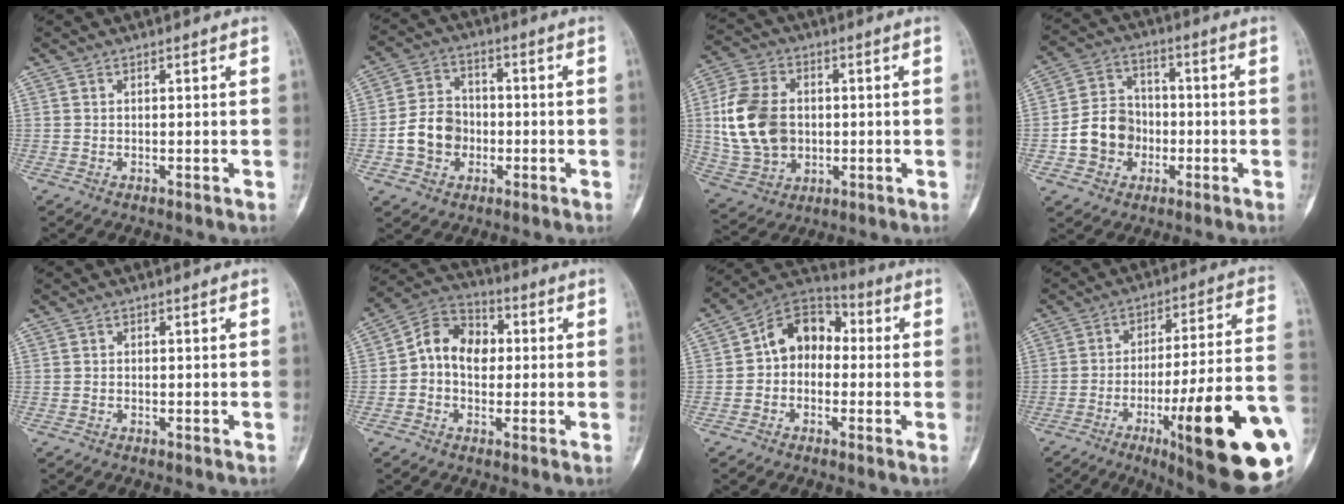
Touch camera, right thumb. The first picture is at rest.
{"total": 9.2, "force": [-2.2, 7.6, 4.7], "torque": [-0.058, 0.026, -0.044]}
{"total": 15.5, "force": [0.6, 11.5, 10.4], "torque": [-0.191, 0.006, 0.019]}
{"total": 10.3, "force": [-2.5, 8.9, 4.7], "torque": [-0.051, 0.030, -0.048]}
{"total": 0.0}
{"total": 10.4, "force": [0.3, 7.9, 6.8], "torque": [-0.085, 0.032, -0.009]}
{"total": 10.8, "force": [0.1, 8.4, 6.8], "torque": [-0.067, 0.040, -0.019]}
{"total": 25.6, "force": [-8.6, 4.4, 23.7], "torque": [-0.285, 0.016, -0.118]}